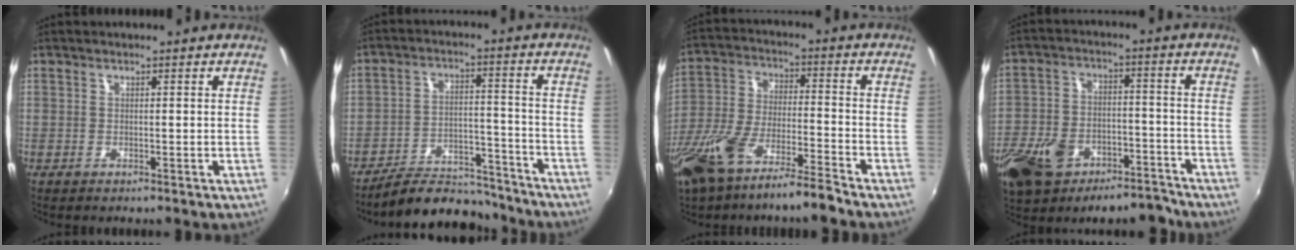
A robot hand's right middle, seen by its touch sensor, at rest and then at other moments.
{"total": 13.3, "force": [-12.3, 4.0, 3.2], "torque": [-0.071, 0.022, -0.175]}
{"total": 14.7, "force": [-11.1, 2.3, 9.4], "torque": [-0.206, -0.028, -0.206]}
{"total": 17.1, "force": [-11.4, 9.2, 8.8], "torque": [-0.196, 0.002, -0.178]}